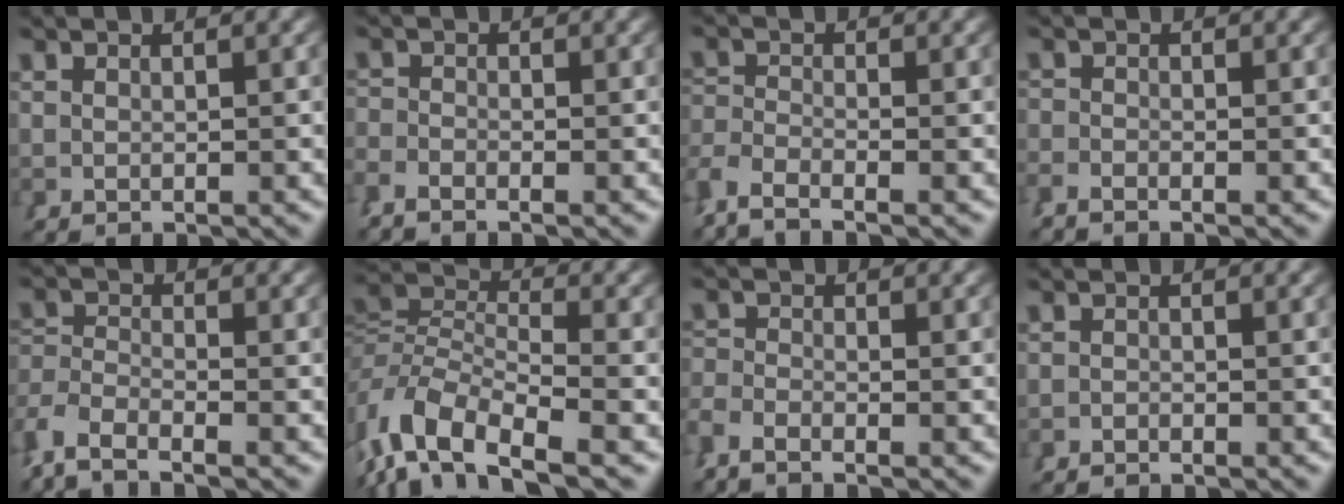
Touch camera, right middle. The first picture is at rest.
{"total": 1.5, "force": [-1.4, -0.2, 0.3], "torque": [-0.003, -0.004, -0.028]}
{"total": 3.3, "force": [-2.6, 1.2, 1.5], "torque": [-0.048, -0.016, -0.038]}
{"total": 1.3, "force": [-1.2, -0.3, 0.2], "torque": [0.001, -0.004, -0.023]}
{"total": 4.4, "force": [-2.6, 3.0, 1.9], "torque": [-0.066, -0.022, -0.041]}
{"total": 7.7, "force": [-2.3, 5.3, 5.1], "torque": [-0.130, -0.026, -0.029]}
{"total": 2.0, "force": [-1.8, 0.3, 0.9], "torque": [-0.022, -0.007, -0.031]}
{"total": 1.0, "force": [-0.8, -0.5, -0.4], "torque": [0.012, -0.004, -0.014]}